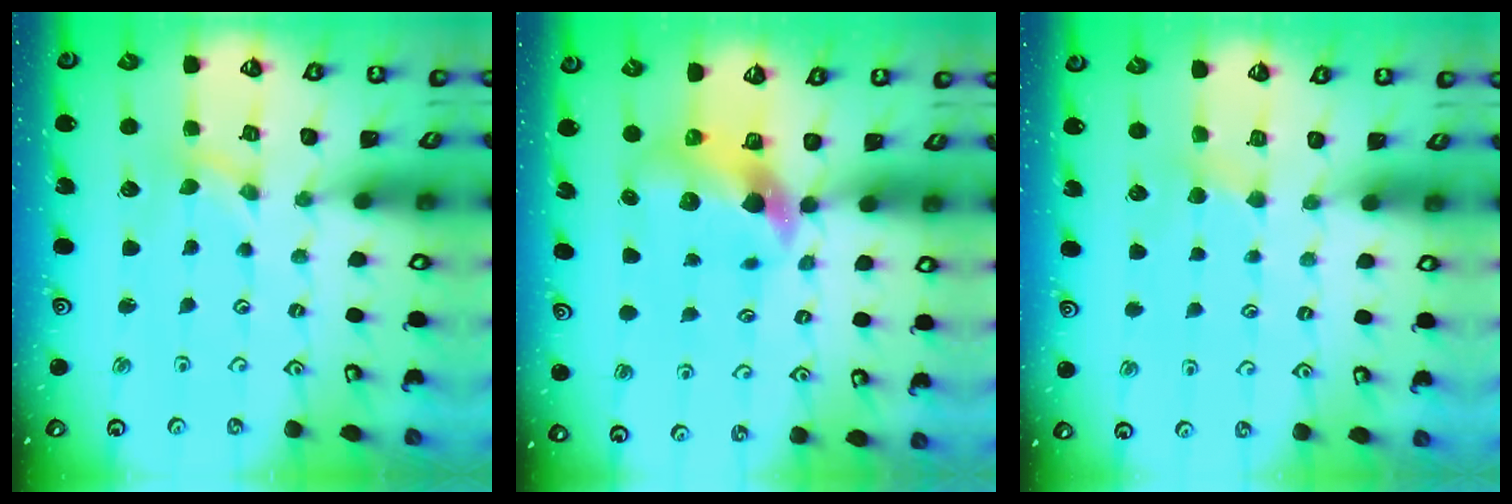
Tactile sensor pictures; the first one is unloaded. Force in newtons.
{"total": 7.4, "press": 7.3, "slide": 1.0}
{"total": 2.3, "press": 2.2, "slide": 0.4}